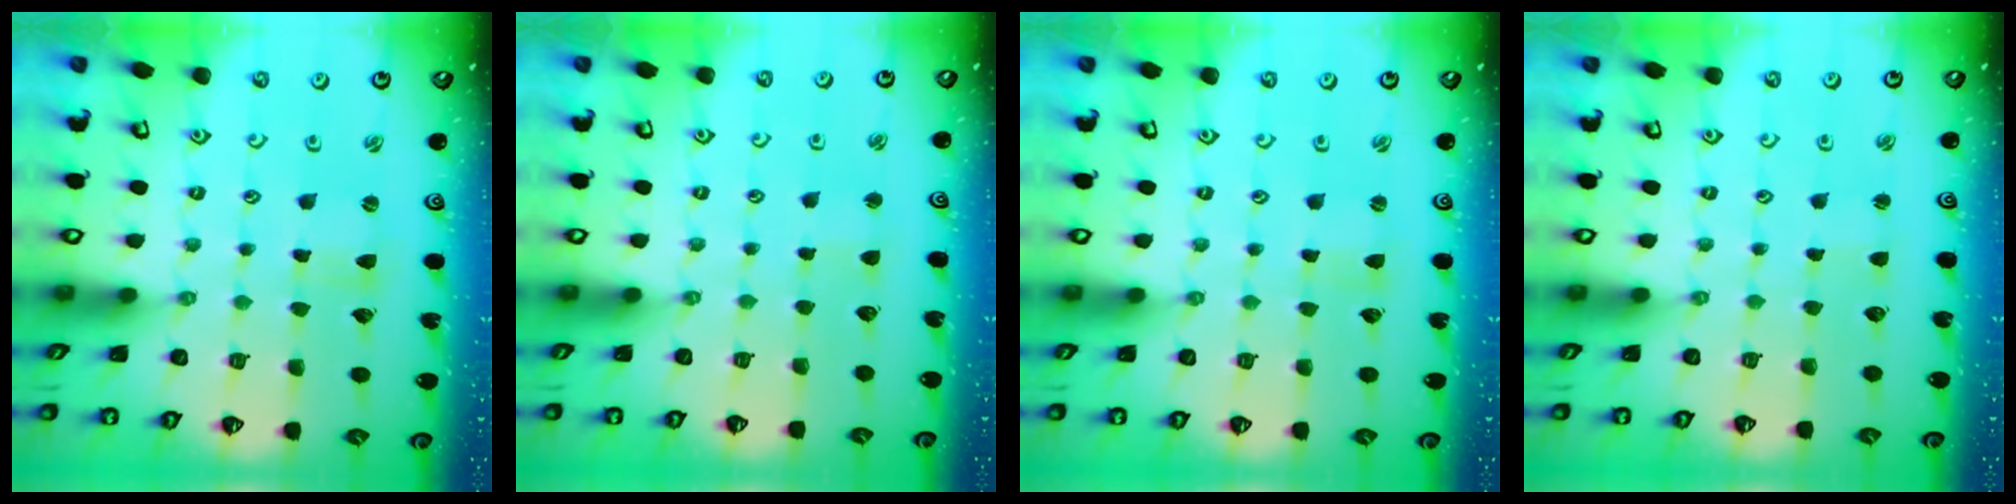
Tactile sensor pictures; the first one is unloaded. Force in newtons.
{"total": 2.0, "press": 2.0, "slide": 0.3}
{"total": 0.7, "press": 0.7, "slide": 0.1}
{"total": 1.0, "press": 1.0, "slide": 0.1}